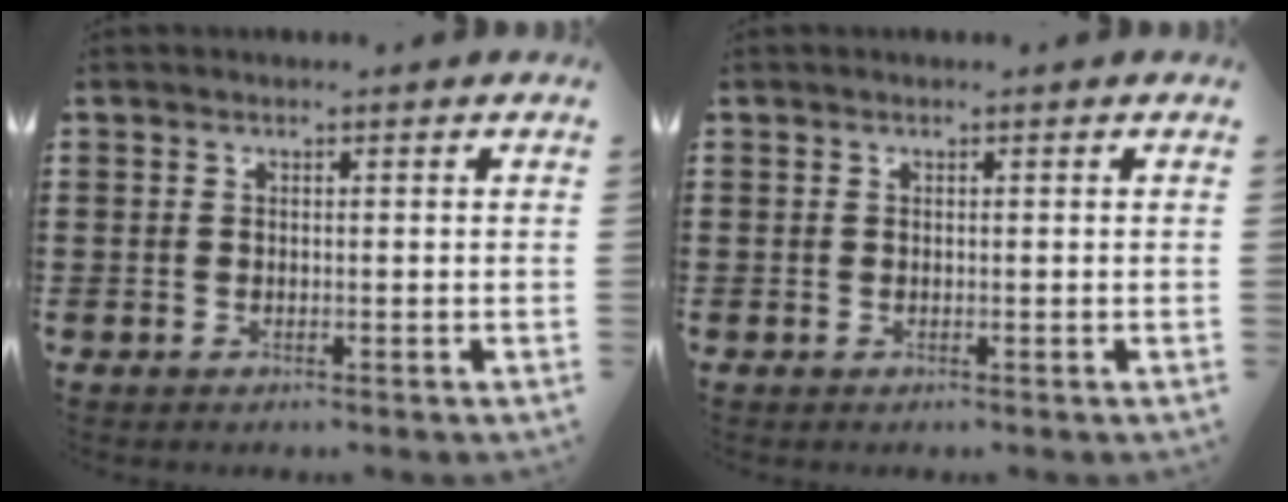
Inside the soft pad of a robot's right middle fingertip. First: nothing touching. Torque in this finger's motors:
{"motor_torque": [0.00, 0.00, 0.00, 0.00]}